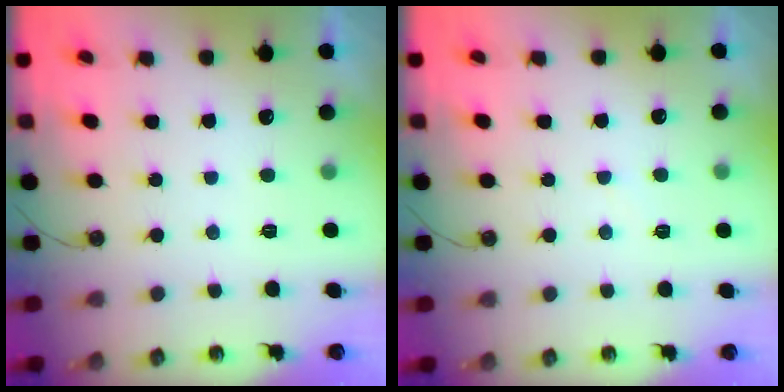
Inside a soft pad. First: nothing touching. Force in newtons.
{"total": 2.5, "press": 2.5, "slide": 0.3}